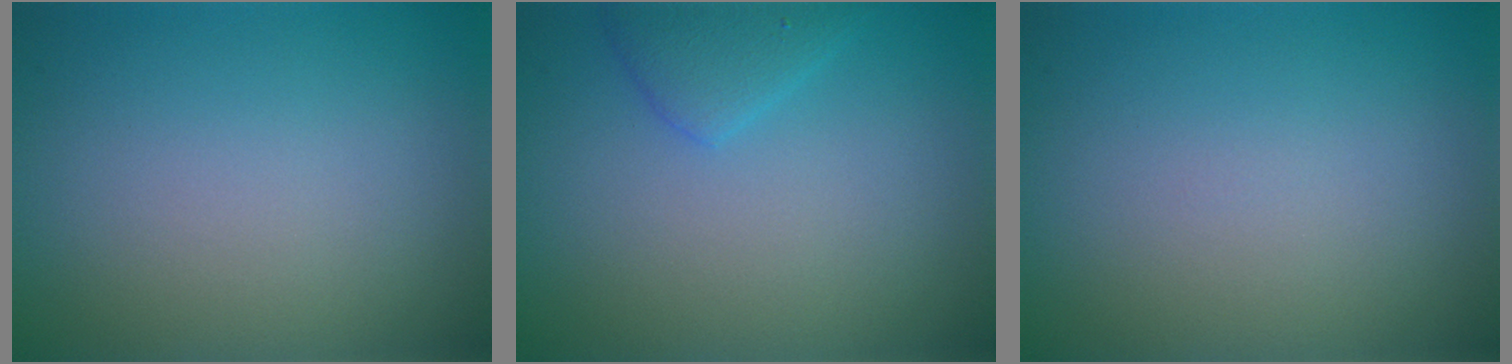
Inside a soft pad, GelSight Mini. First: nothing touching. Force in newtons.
{"total": 2.0, "press": 2.0, "slide": 0.1}
{"total": 0.0}